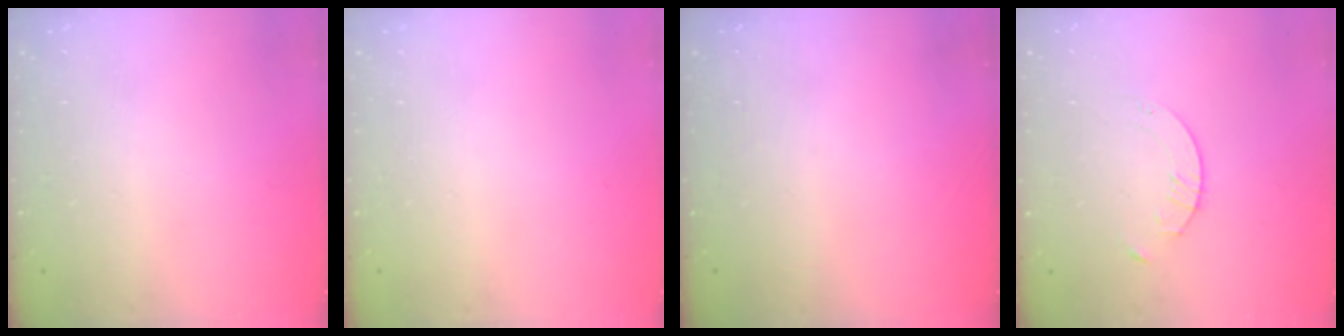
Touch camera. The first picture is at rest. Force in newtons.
{"total": 0.0}
{"total": 0.0}
{"total": 1.6, "press": 1.6, "slide": 0.2}